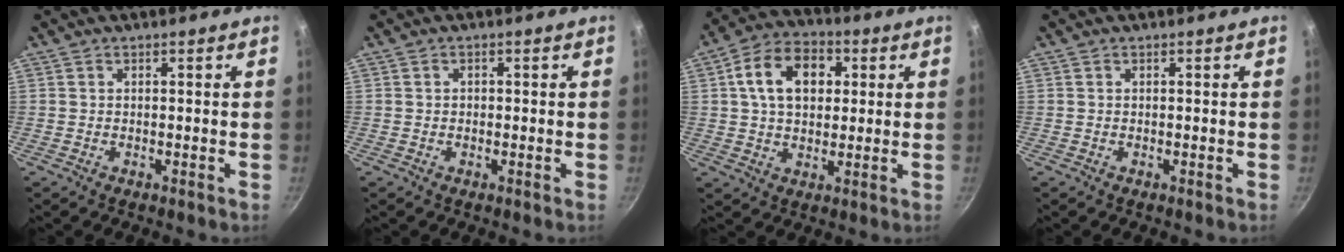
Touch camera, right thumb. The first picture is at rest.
{"total": 0.8, "force": [0.1, 0.7, 0.4], "torque": [-0.004, 0.005, 0.001]}
{"total": 13.1, "force": [3.1, 9.1, 8.9], "torque": [-0.125, 0.014, 0.039]}
{"total": 0.0}